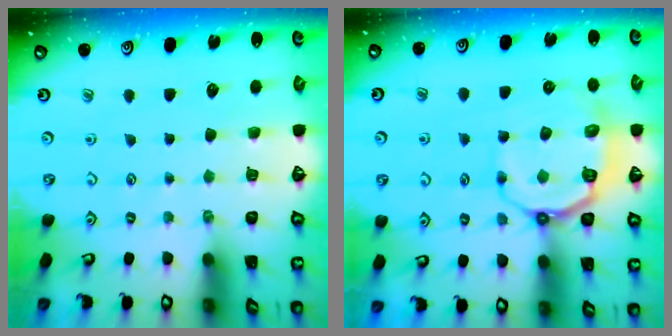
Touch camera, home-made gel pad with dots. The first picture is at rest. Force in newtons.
{"total": 10.2, "press": 9.7, "slide": 3.1}